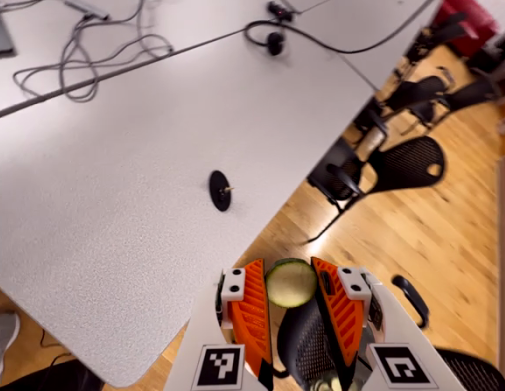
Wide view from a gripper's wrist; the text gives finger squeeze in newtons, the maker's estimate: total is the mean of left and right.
{"total": 9.0, "left": 9.1, "right": 8.8}